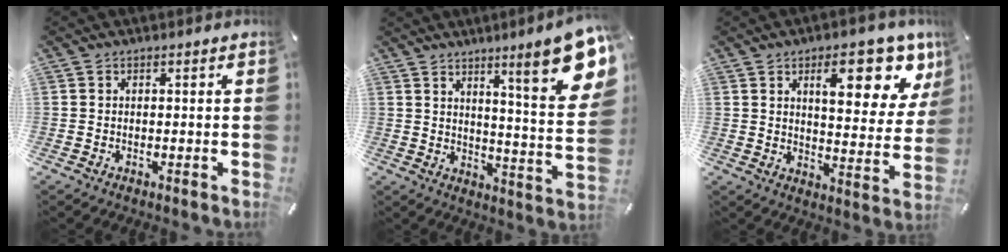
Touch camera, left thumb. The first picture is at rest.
{"total": 16.7, "force": [10.0, 2.4, 13.2], "torque": [-0.188, -0.072, 0.151]}
{"total": 16.1, "force": [8.6, 6.6, 11.9], "torque": [-0.152, -0.041, 0.134]}